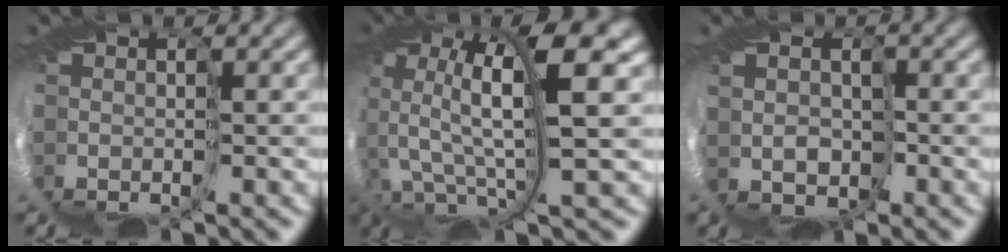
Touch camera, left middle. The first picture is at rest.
{"total": 8.6, "force": [4.3, 2.0, 7.2], "torque": [-0.186, -0.005, 0.078]}
{"total": 2.0, "force": [1.6, 1.2, -0.3], "torque": [0.005, 0.001, 0.017]}